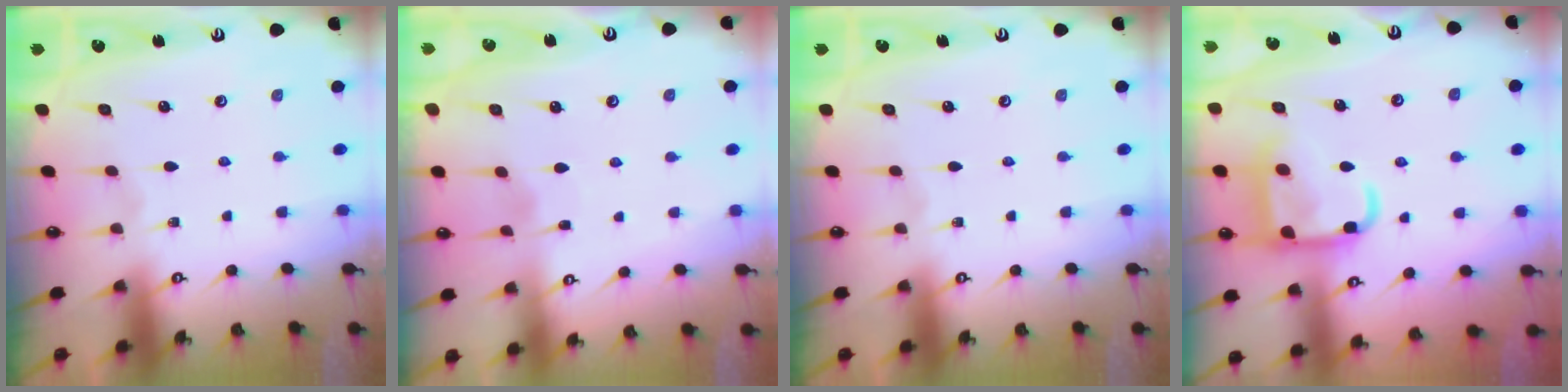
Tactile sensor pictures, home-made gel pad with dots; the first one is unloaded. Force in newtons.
{"total": 2.4, "press": 2.4, "slide": 0.4}
{"total": 0.0}
{"total": 15.4, "press": 15.4, "slide": 1.5}